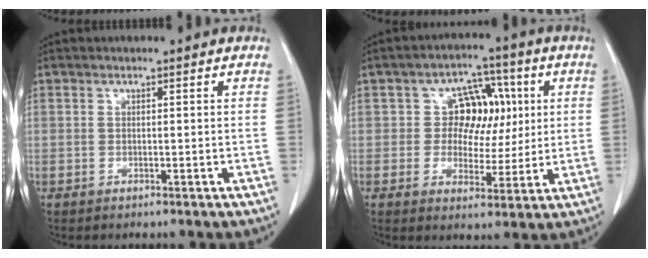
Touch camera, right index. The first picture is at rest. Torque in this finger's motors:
{"motor_torque": [0.15, 0.13, 0.09, 0.03]}